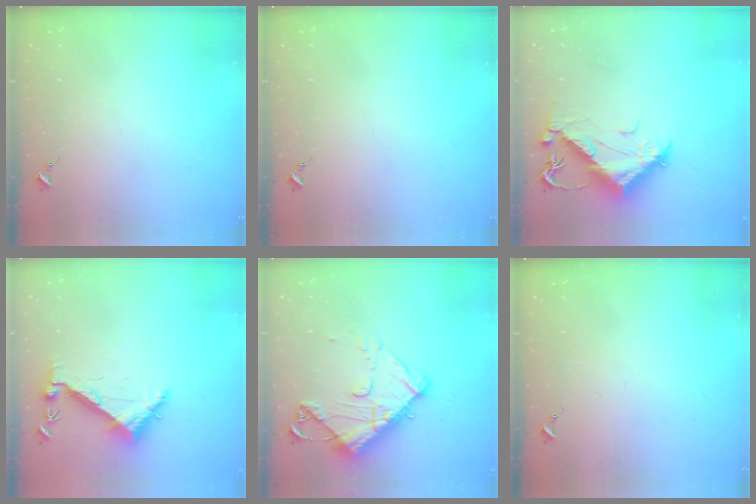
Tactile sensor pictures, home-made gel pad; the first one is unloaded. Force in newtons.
{"total": 0.0}
{"total": 12.3, "press": 12.2, "slide": 1.5}
{"total": 6.3, "press": 6.2, "slide": 0.7}
{"total": 13.6, "press": 13.5, "slide": 1.3}
{"total": 0.0}